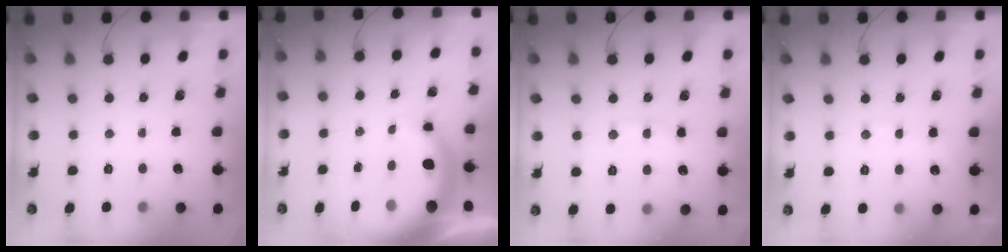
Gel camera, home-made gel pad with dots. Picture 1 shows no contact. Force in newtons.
{"total": 6.3, "press": 6.2, "slide": 1.3}
{"total": 8.1, "press": 8.1, "slide": 0.9}
{"total": 6.8, "press": 6.7, "slide": 1.2}